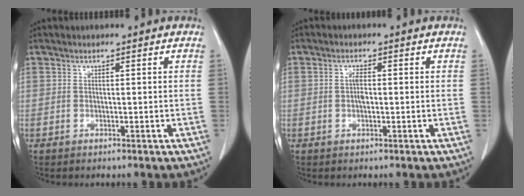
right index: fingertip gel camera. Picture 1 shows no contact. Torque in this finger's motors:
{"motor_torque": [0.47, 0.01, 0.04, 0.06]}